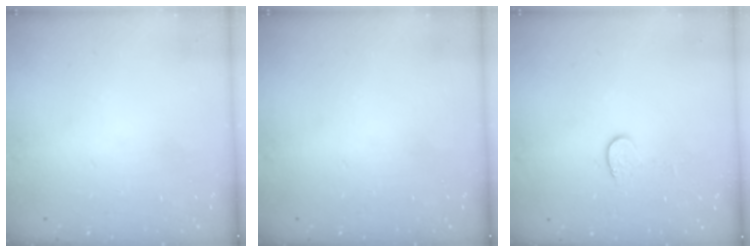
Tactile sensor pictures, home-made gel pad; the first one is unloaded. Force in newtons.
{"total": 0.0}
{"total": 5.6, "press": 5.6, "slide": 0.5}